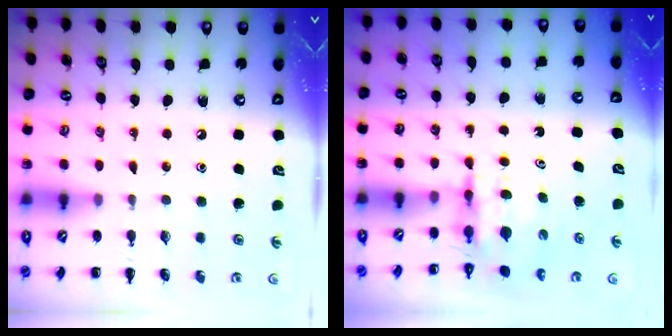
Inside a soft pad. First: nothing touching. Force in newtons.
{"total": 4.0, "press": 3.9, "slide": 0.3}